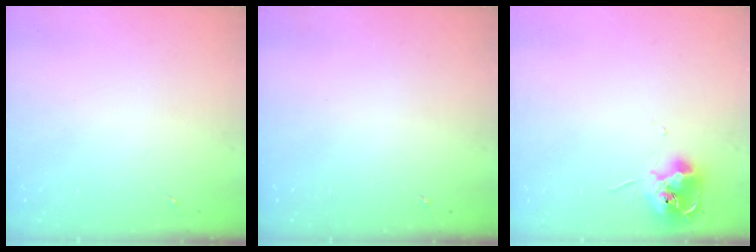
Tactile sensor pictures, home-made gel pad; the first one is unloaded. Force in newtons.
{"total": 0.0}
{"total": 11.1, "press": 11.0, "slide": 0.6}